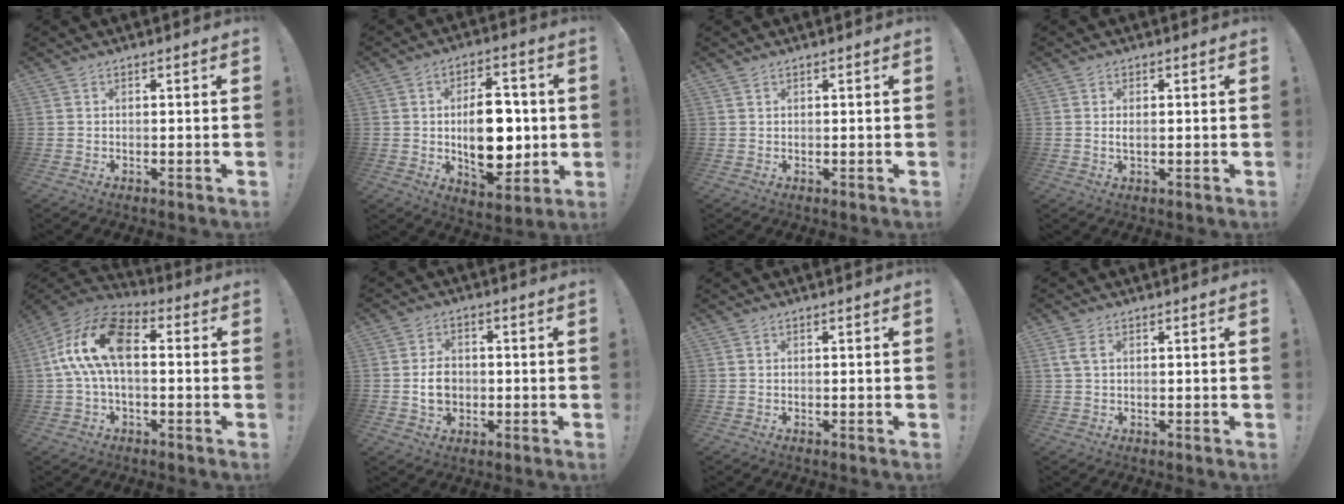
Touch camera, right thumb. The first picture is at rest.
{"total": 15.4, "force": [-1.2, 9.7, 11.9], "torque": [-0.175, 0.006, -0.019]}
{"total": 0.6, "force": [0.6, 0.2, 0.2], "torque": [-0.005, 0.000, 0.011]}
{"total": 1.8, "force": [0.2, 0.8, 1.5], "torque": [-0.028, 0.001, 0.002]}
{"total": 16.2, "force": [1.8, 8.4, 13.8], "torque": [-0.266, 0.012, 0.036]}
{"total": 6.8, "force": [-0.9, 5.5, 3.8], "torque": [-0.049, 0.007, -0.015]}
{"total": 0.0}
{"total": 2.8, "force": [1.1, 1.5, 2.1], "torque": [-0.050, 0.007, 0.022]}